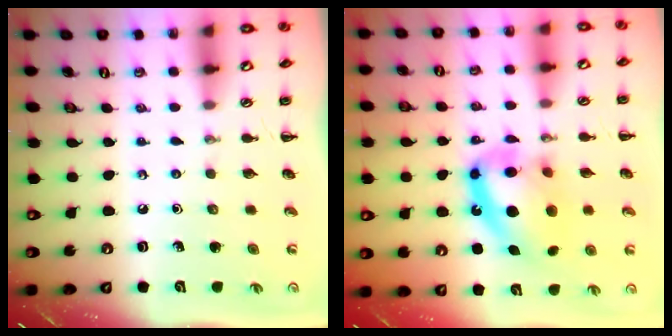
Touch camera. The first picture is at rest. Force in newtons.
{"total": 15.6, "press": 15.1, "slide": 4.2}